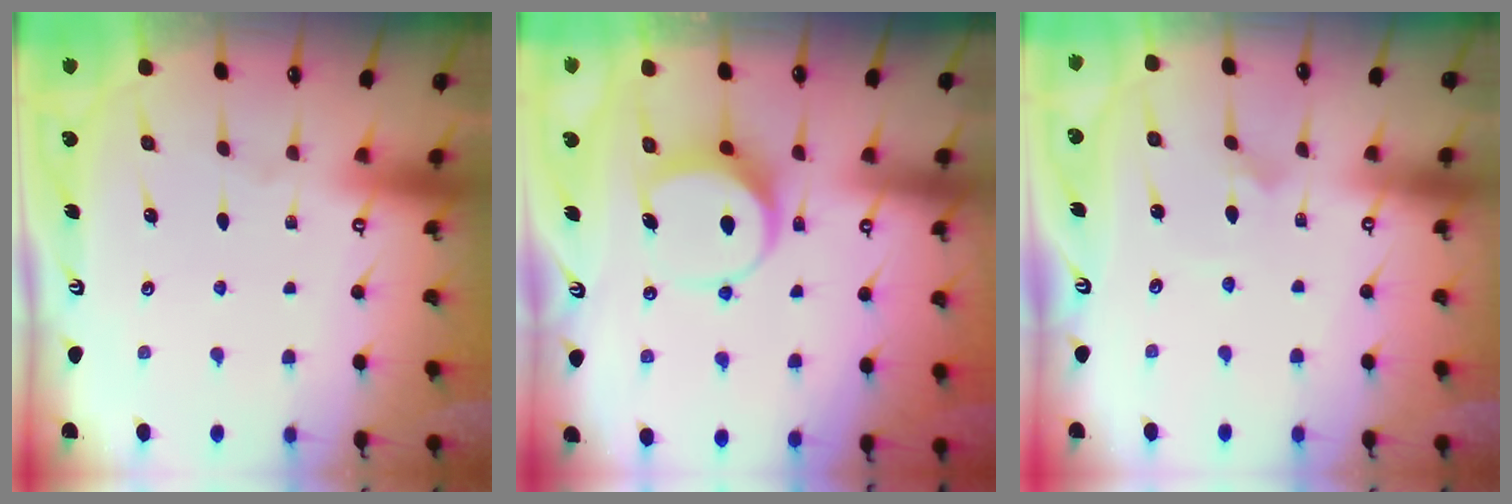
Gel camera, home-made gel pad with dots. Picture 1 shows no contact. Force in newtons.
{"total": 7.9, "press": 7.8, "slide": 0.8}
{"total": 3.3, "press": 3.3, "slide": 0.2}